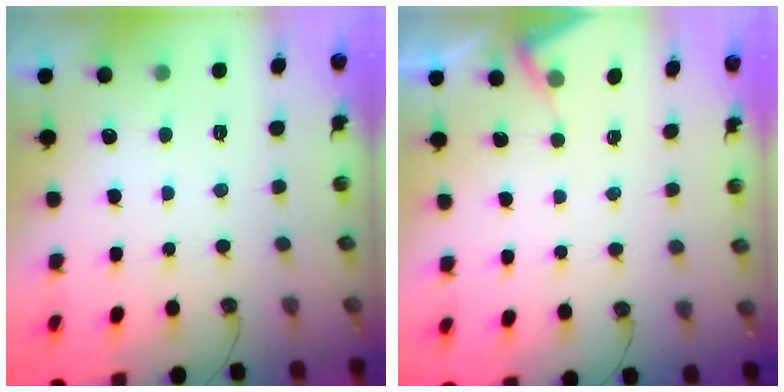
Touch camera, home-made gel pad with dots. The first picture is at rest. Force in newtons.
{"total": 3.3, "press": 3.3, "slide": 0.5}